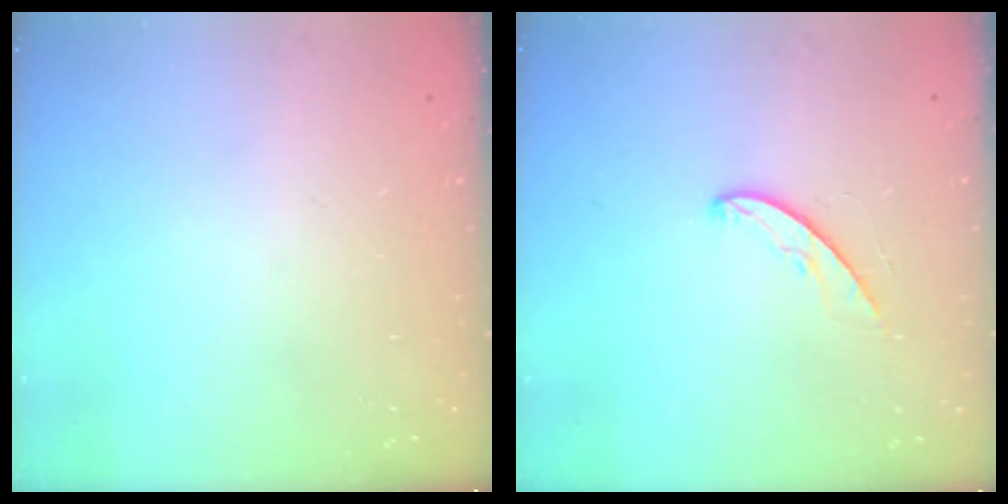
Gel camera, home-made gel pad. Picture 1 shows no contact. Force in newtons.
{"total": 5.1, "press": 5.1, "slide": 0.2}